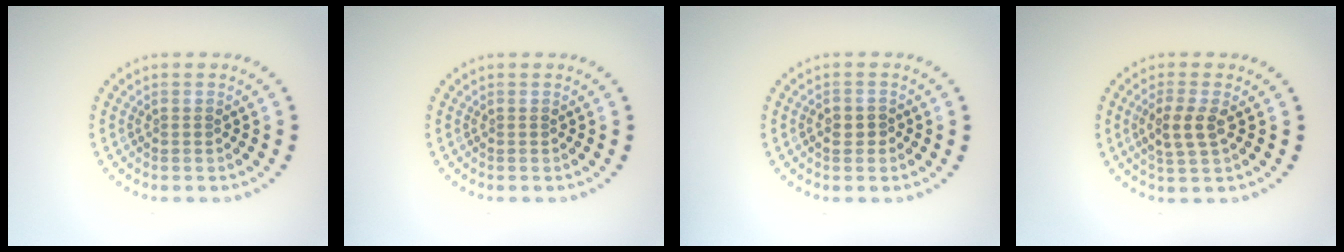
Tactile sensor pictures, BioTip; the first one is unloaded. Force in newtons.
{"total": 0.0}
{"total": 1.1, "press": 1.0, "slide": 0.4}
{"total": 2.7, "press": 2.6, "slide": 0.7}